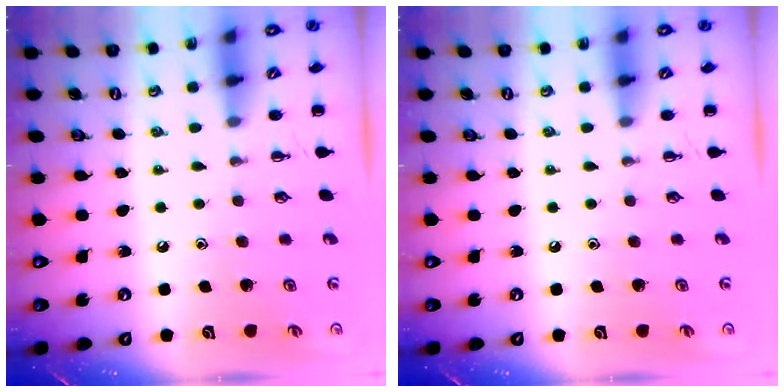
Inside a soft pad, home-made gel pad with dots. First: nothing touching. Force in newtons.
{"total": 0.0}